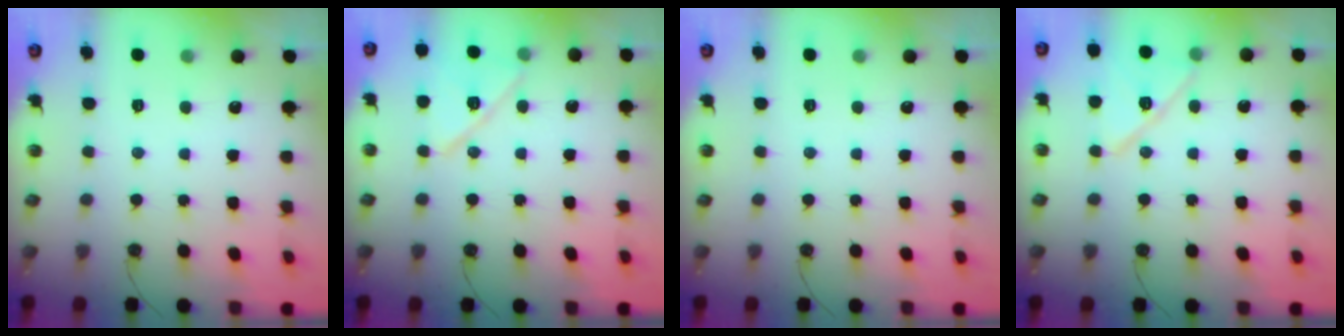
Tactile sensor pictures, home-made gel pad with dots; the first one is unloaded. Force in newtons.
{"total": 12.7, "press": 12.7, "slide": 0.7}
{"total": 0.0}
{"total": 12.4, "press": 12.4, "slide": 0.8}